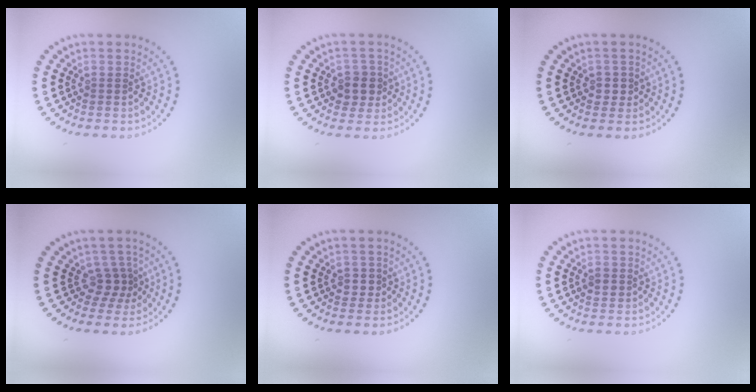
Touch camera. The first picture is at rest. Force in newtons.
{"total": 2.4, "press": 2.2, "slide": 1.0}
{"total": 1.1, "press": 1.0, "slide": 0.5}
{"total": 2.2, "press": 1.5, "slide": 1.6}
{"total": 1.1, "press": 1.0, "slide": 0.5}
{"total": 1.2, "press": 1.1, "slide": 0.4}